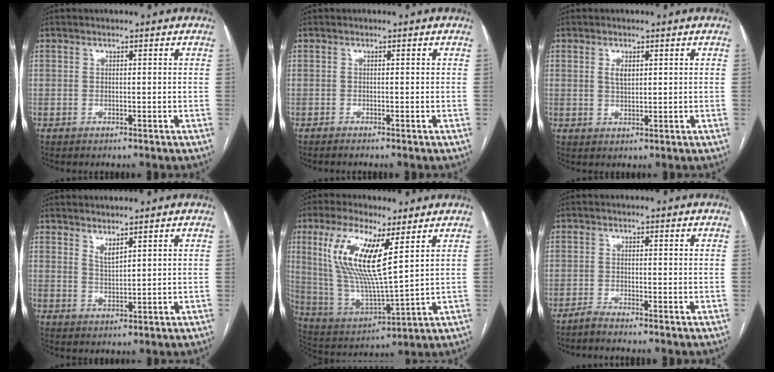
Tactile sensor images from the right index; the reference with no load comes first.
{"total": 1.1, "force": [-0.9, -0.2, 0.5], "torque": [-0.005, 0.001, -0.014]}
{"total": 2.2, "force": [0.8, 1.0, 1.8], "torque": [-0.036, 0.000, 0.018]}
{"total": 2.3, "force": [1.9, 0.3, 1.3], "torque": [-0.029, -0.015, 0.041]}
{"total": 15.0, "force": [5.8, 3.0, 13.6], "torque": [-0.294, -0.002, 0.115]}
{"total": 1.9, "force": [-1.7, -0.7, 0.6], "torque": [-0.013, -0.001, -0.035]}